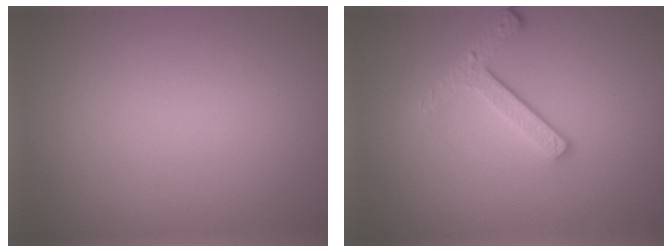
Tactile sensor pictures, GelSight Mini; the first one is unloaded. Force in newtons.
{"total": 3.4, "press": 2.5, "slide": 2.3}